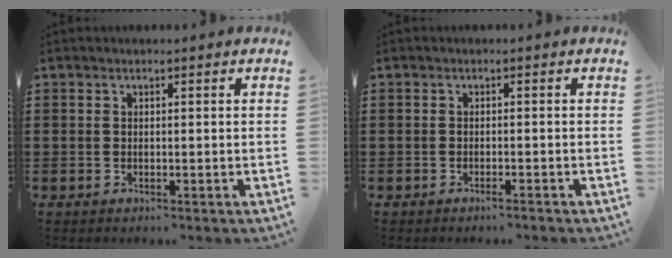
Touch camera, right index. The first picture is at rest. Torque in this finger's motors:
{"motor_torque": [-0.07, 0.23, 0.00, 0.01]}